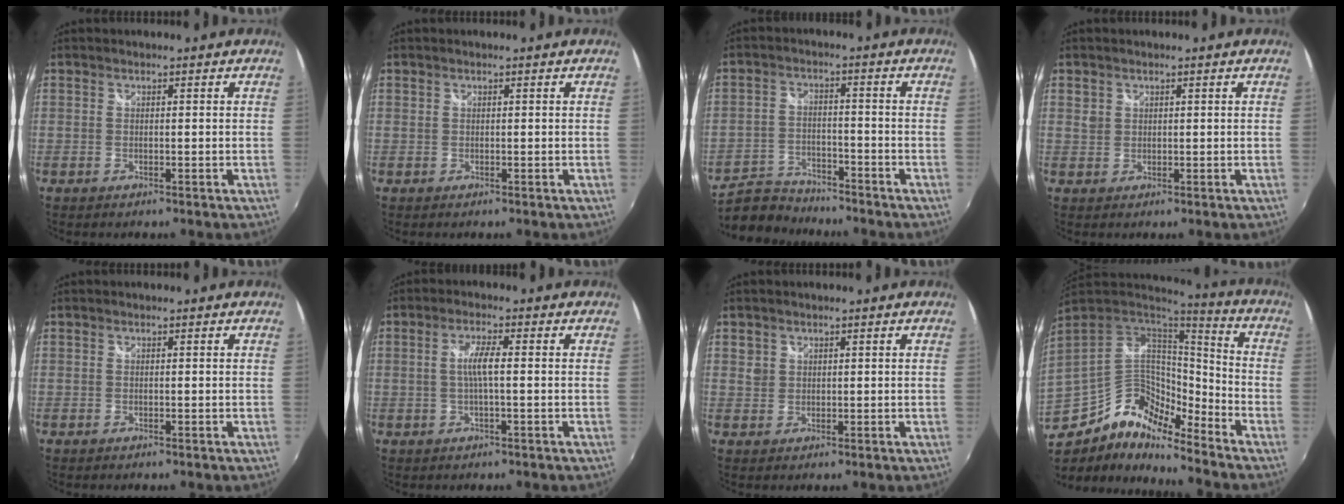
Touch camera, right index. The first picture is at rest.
{"total": 0.0}
{"total": 8.5, "force": [-7.7, 3.2, 1.5], "torque": [-0.056, 0.002, -0.135]}
{"total": 1.2, "force": [0.5, 1.1, 0.1], "torque": [-0.002, 0.004, 0.006]}
{"total": 0.0}
{"total": 3.7, "force": [-0.1, 0.2, 3.7], "torque": [-0.071, 0.003, -0.002]}
{"total": 1.6, "force": [0.6, 1.5, 0.1], "torque": [0.000, 0.005, 0.007]}
{"total": 18.1, "force": [-12.3, 9.5, 9.4], "torque": [-0.215, -0.007, -0.239]}